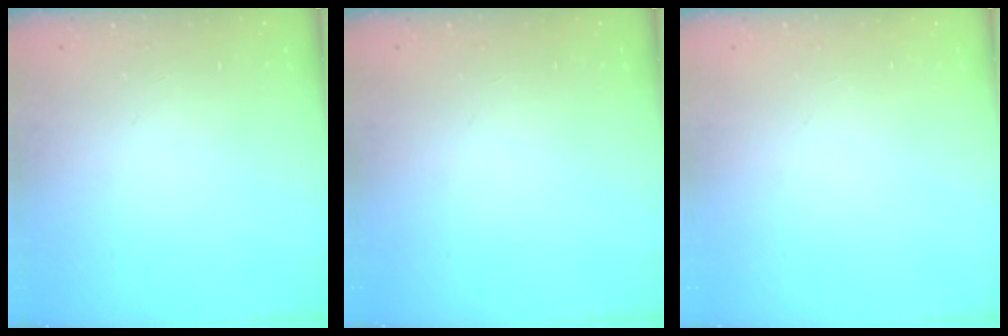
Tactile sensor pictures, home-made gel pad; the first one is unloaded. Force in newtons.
{"total": 0.0}
{"total": 0.0}